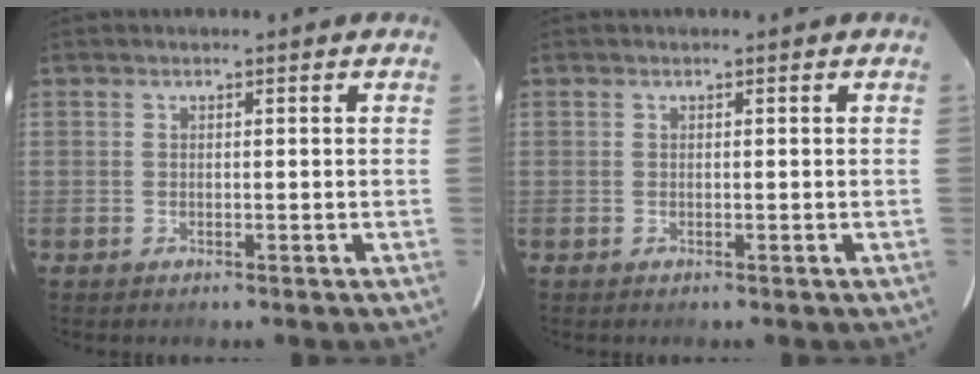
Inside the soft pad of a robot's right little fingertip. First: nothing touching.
{"total": 0.0}